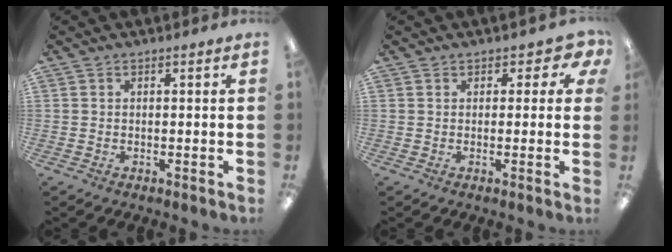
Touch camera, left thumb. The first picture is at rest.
{"total": 3.2, "force": [1.3, 2.3, 1.7], "torque": [-0.018, 0.000, 0.021]}